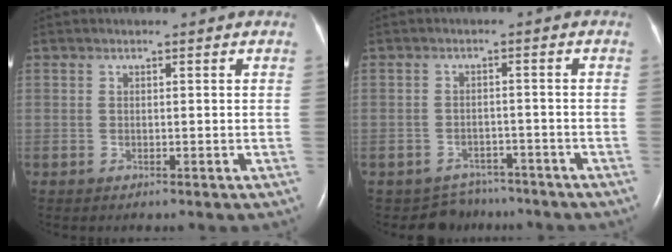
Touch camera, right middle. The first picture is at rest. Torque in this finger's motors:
{"motor_torque": [0.21, -0.25, -0.08, -0.01]}